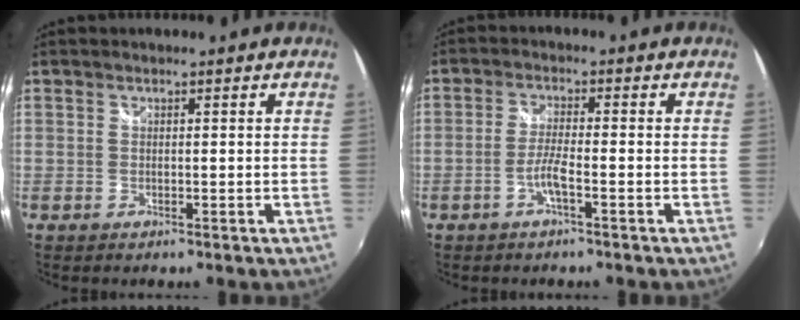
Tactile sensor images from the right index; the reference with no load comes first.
{"total": 3.6, "force": [-1.8, 0.0, 3.2], "torque": [-0.070, 0.000, -0.035]}